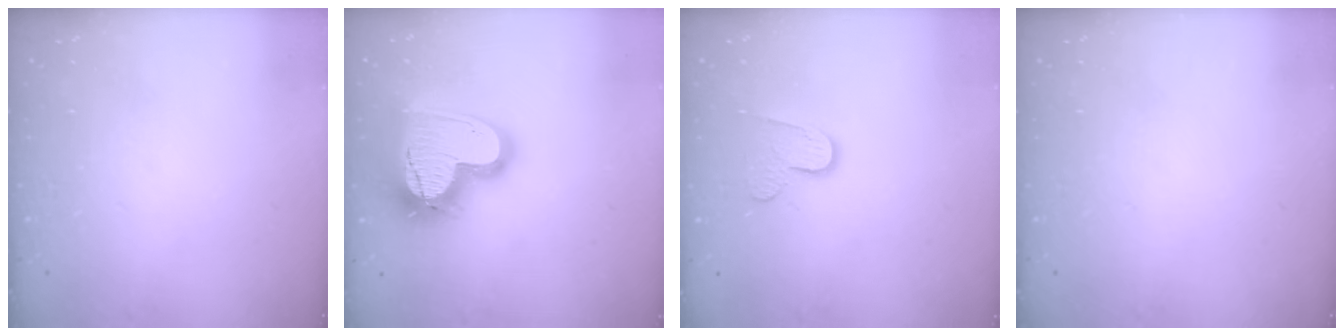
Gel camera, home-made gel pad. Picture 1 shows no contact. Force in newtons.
{"total": 21.6, "press": 21.5, "slide": 1.7}
{"total": 7.1, "press": 7.1, "slide": 0.5}
{"total": 0.0}